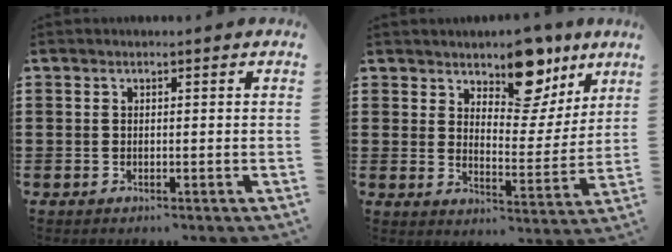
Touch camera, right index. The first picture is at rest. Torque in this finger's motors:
{"motor_torque": [0.19, 0.37, 0.31, 0.03]}